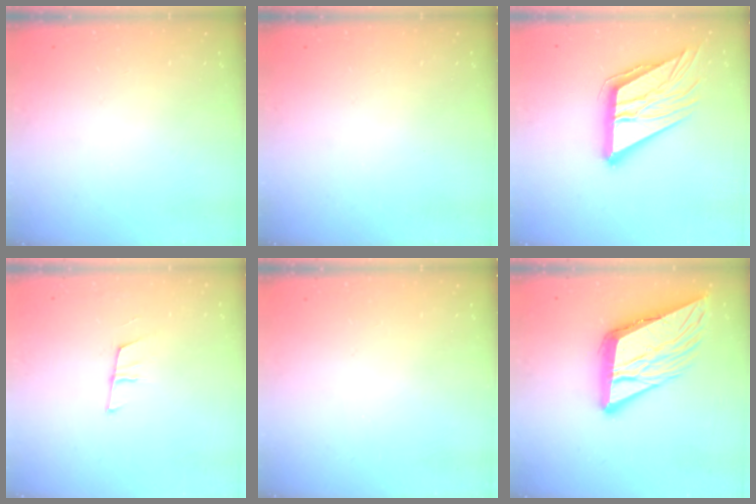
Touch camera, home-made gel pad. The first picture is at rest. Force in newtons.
{"total": 0.0}
{"total": 17.3, "press": 17.1, "slide": 2.7}
{"total": 6.0, "press": 5.4, "slide": 2.5}
{"total": 0.0}
{"total": 16.4, "press": 16.2, "slide": 2.8}